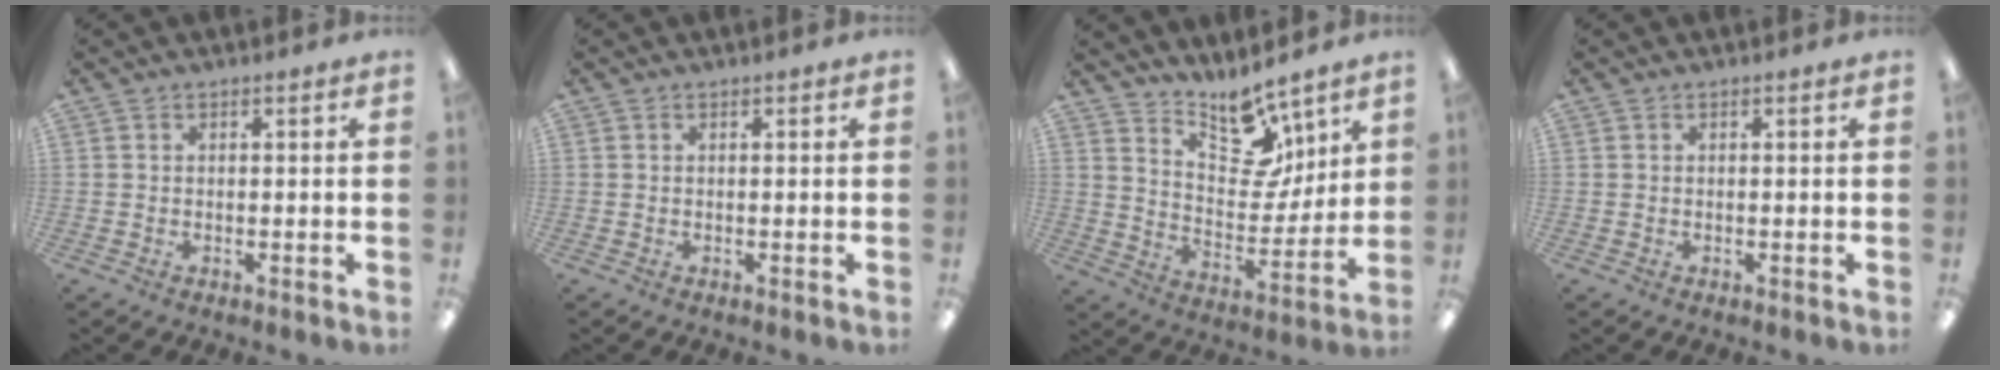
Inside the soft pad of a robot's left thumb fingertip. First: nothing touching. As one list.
[{"total": 0.0}, {"total": 13.3, "force": [10.5, 6.0, 5.5], "torque": [-0.075, -0.082, 0.192]}, {"total": 0.0}]